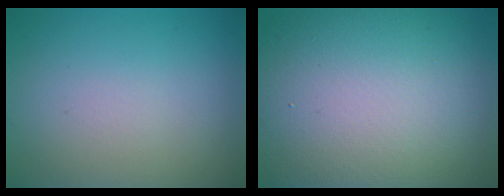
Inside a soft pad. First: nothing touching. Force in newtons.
{"total": 16.9, "press": 16.9, "slide": 1.0}